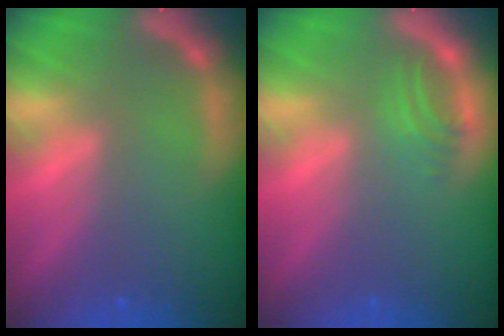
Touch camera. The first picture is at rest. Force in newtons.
{"total": 2.0}